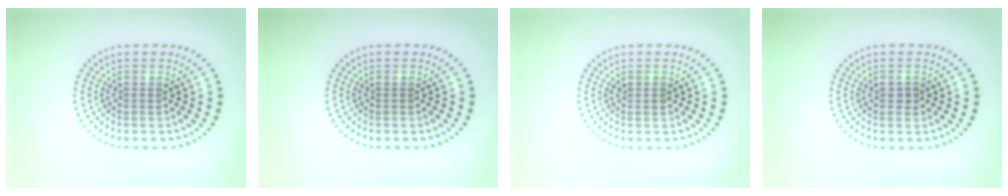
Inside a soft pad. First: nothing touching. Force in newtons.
{"total": 0.0}
{"total": 0.7, "press": 0.6, "slide": 0.2}
{"total": 1.0, "press": 1.0, "slide": 0.2}